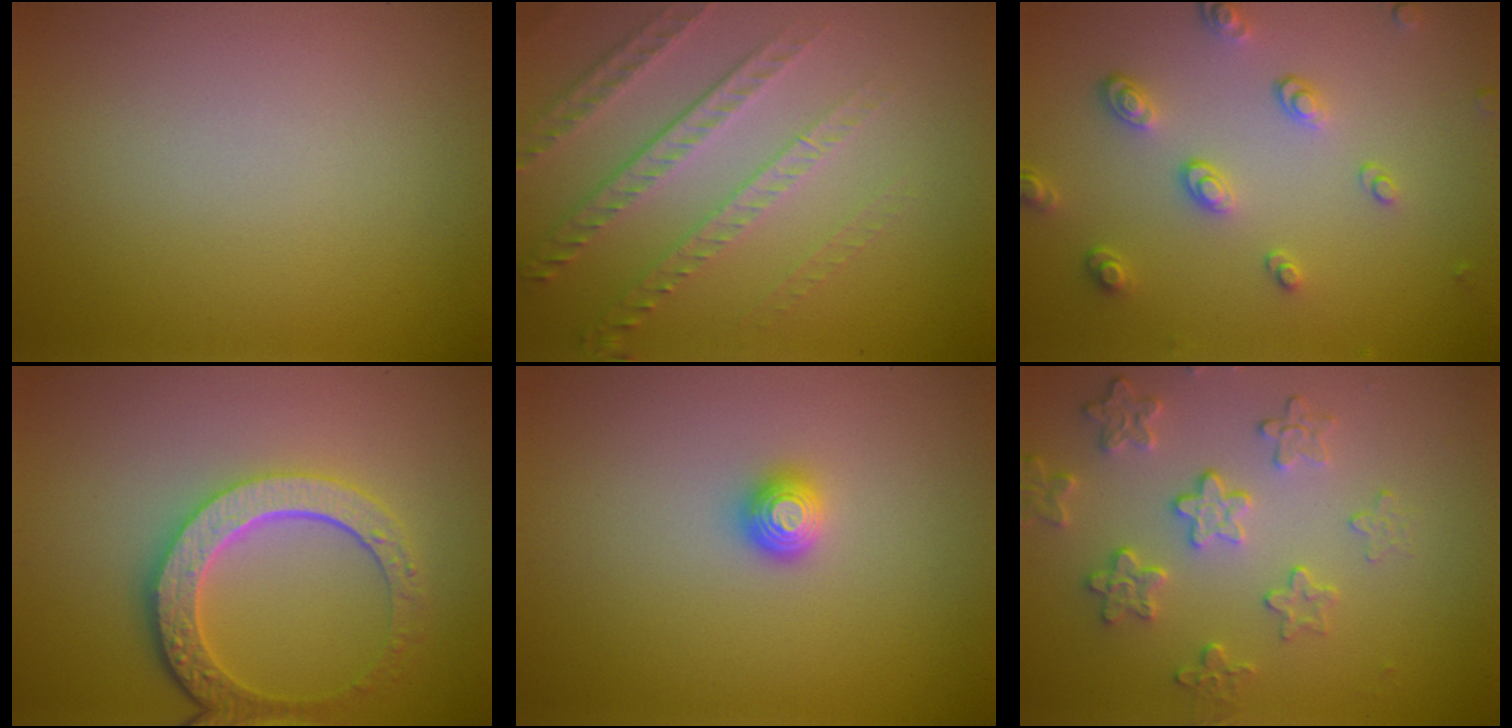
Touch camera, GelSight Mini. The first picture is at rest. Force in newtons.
{"total": 4.8, "press": 3.4, "slide": 3.5}
{"total": 3.5, "press": 2.6, "slide": 2.3}
{"total": 5.7, "press": 4.2, "slide": 3.8}
{"total": 1.4, "press": 1.2, "slide": 0.6}
{"total": 3.9, "press": 3.2, "slide": 2.2}